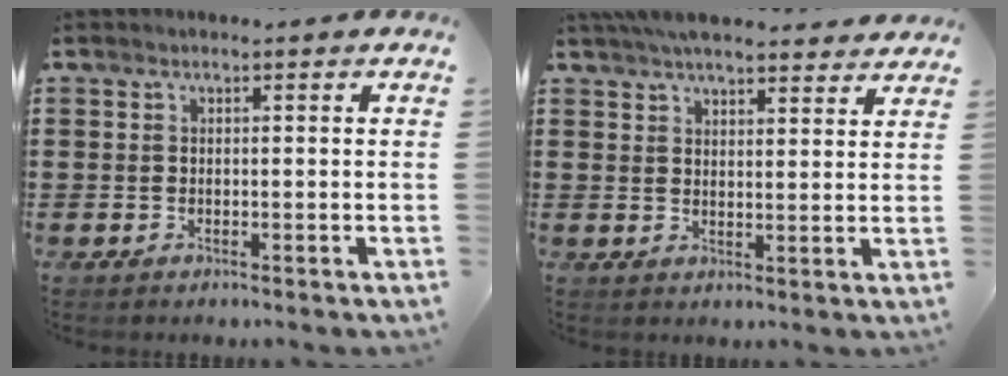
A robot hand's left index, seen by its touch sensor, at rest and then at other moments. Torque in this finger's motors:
{"motor_torque": [2.14, 0.00, -0.31, -0.21]}